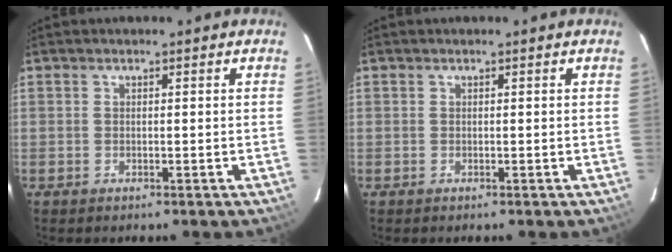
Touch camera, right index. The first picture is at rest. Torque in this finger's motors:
{"motor_torque": [0.00, 0.00, 0.00, 0.00]}